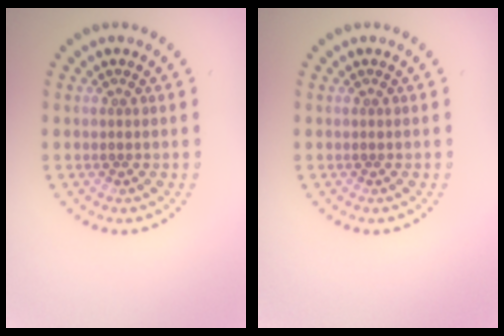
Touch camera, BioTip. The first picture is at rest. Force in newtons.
{"total": 0.0}